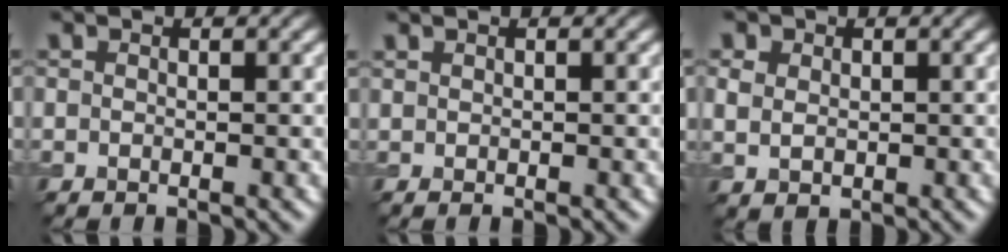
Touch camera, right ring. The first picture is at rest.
{"total": 0.0}
{"total": 3.5, "force": [1.5, 2.6, 1.8], "torque": [-0.038, 0.013, 0.018]}